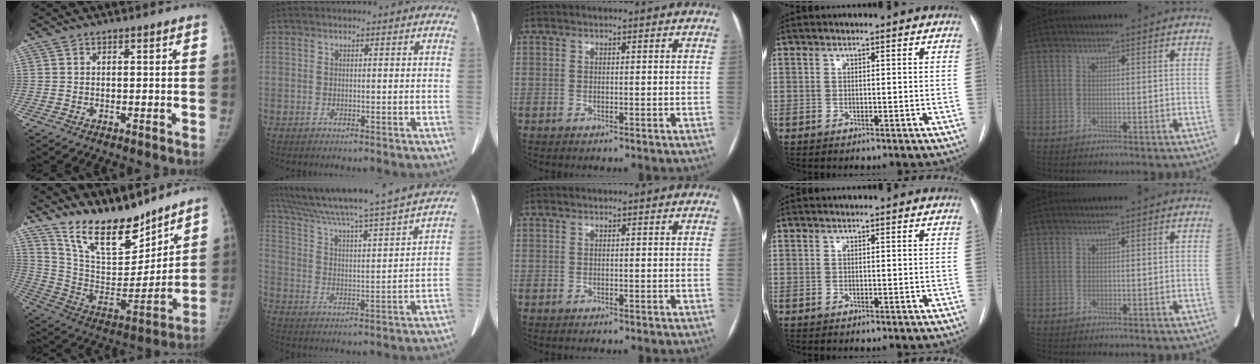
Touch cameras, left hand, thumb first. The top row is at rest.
{"thumb": {"total": 18.9, "force": [15.8, 6.4, 8.3], "torque": [-0.093, -0.107, 0.284]}, "index": {"total": 21.4, "force": [18.9, -1.7, 9.9], "torque": [-0.176, -0.018, 0.281]}}